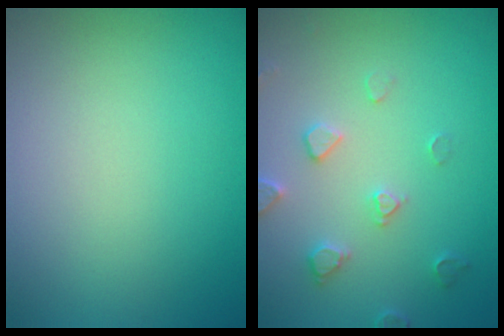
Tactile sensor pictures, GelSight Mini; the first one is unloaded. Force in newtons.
{"total": 2.5, "press": 2.4, "slide": 0.5}